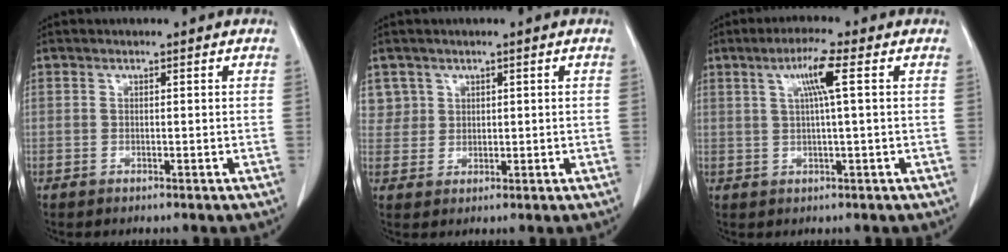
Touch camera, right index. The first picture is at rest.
{"total": 4.4, "force": [1.9, 3.9, 0.0], "torque": [0.010, 0.011, 0.042]}
{"total": 5.7, "force": [1.7, -0.1, 5.4], "torque": [-0.099, 0.006, 0.033]}